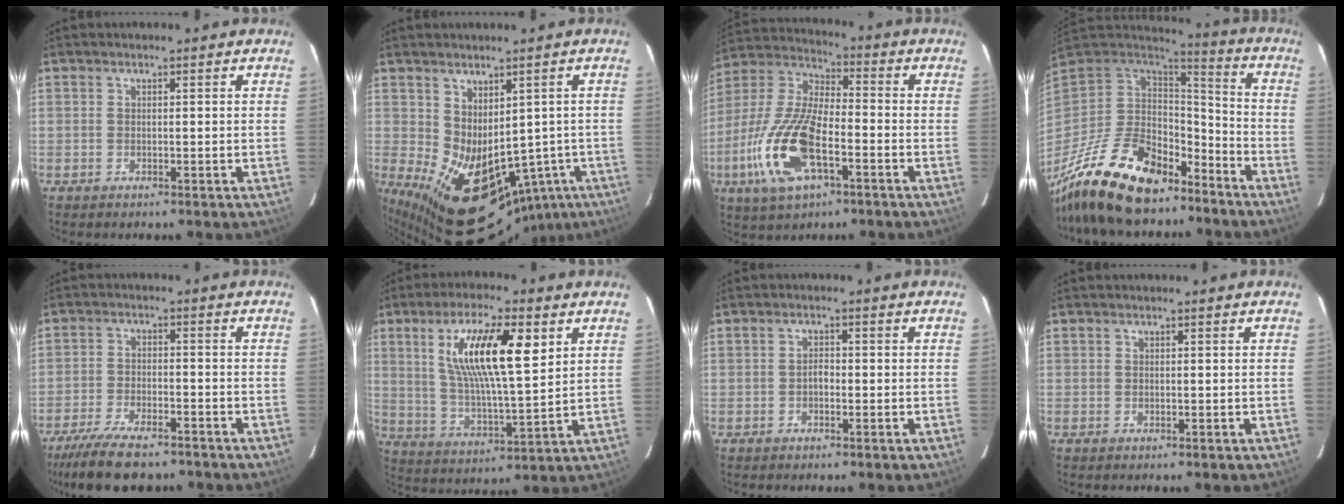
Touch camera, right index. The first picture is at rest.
{"total": 19.1, "force": [-6.1, 13.4, 12.1], "torque": [-0.211, -0.019, -0.040]}
{"total": 18.0, "force": [-6.8, 7.5, 14.9], "torque": [-0.328, -0.012, -0.134]}
{"total": 24.7, "force": [-17.5, 11.2, 13.4], "torque": [-0.276, -0.014, -0.278]}
{"total": 13.3, "force": [-10.8, 4.1, 6.6], "torque": [-0.151, -0.023, -0.181]}
{"total": 15.7, "force": [5.9, 4.0, 14.0], "torque": [-0.257, 0.004, 0.109]}
{"total": 1.3, "force": [-0.6, 0.8, 0.8], "torque": [-0.015, 0.006, -0.012]}
{"total": 0.0}